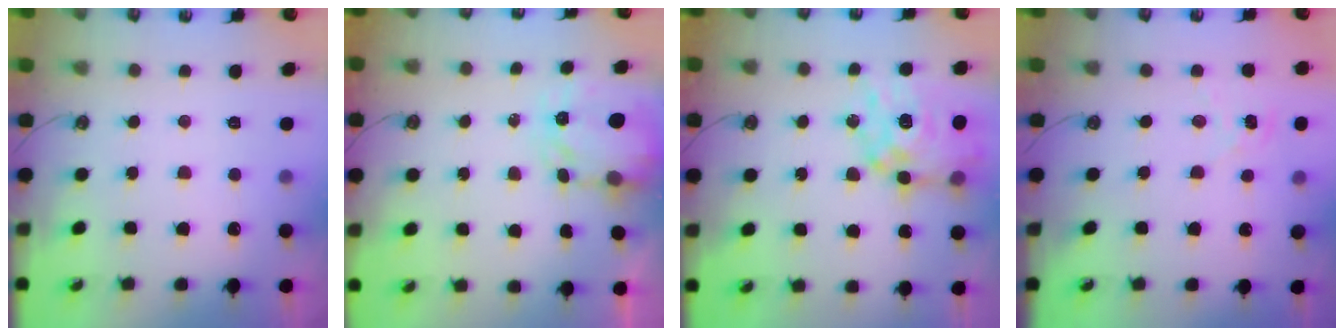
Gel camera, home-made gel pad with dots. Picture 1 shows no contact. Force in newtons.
{"total": 3.4, "press": 3.4, "slide": 0.4}
{"total": 15.7, "press": 15.6, "slide": 1.5}
{"total": 1.4, "press": 1.4, "slide": 0.2}